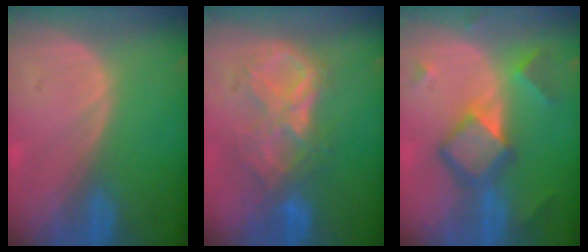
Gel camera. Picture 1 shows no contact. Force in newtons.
{"total": 8.8, "press": 7.7, "slide": 4.2}
{"total": 7.7, "press": 7.6, "slide": 0.6}